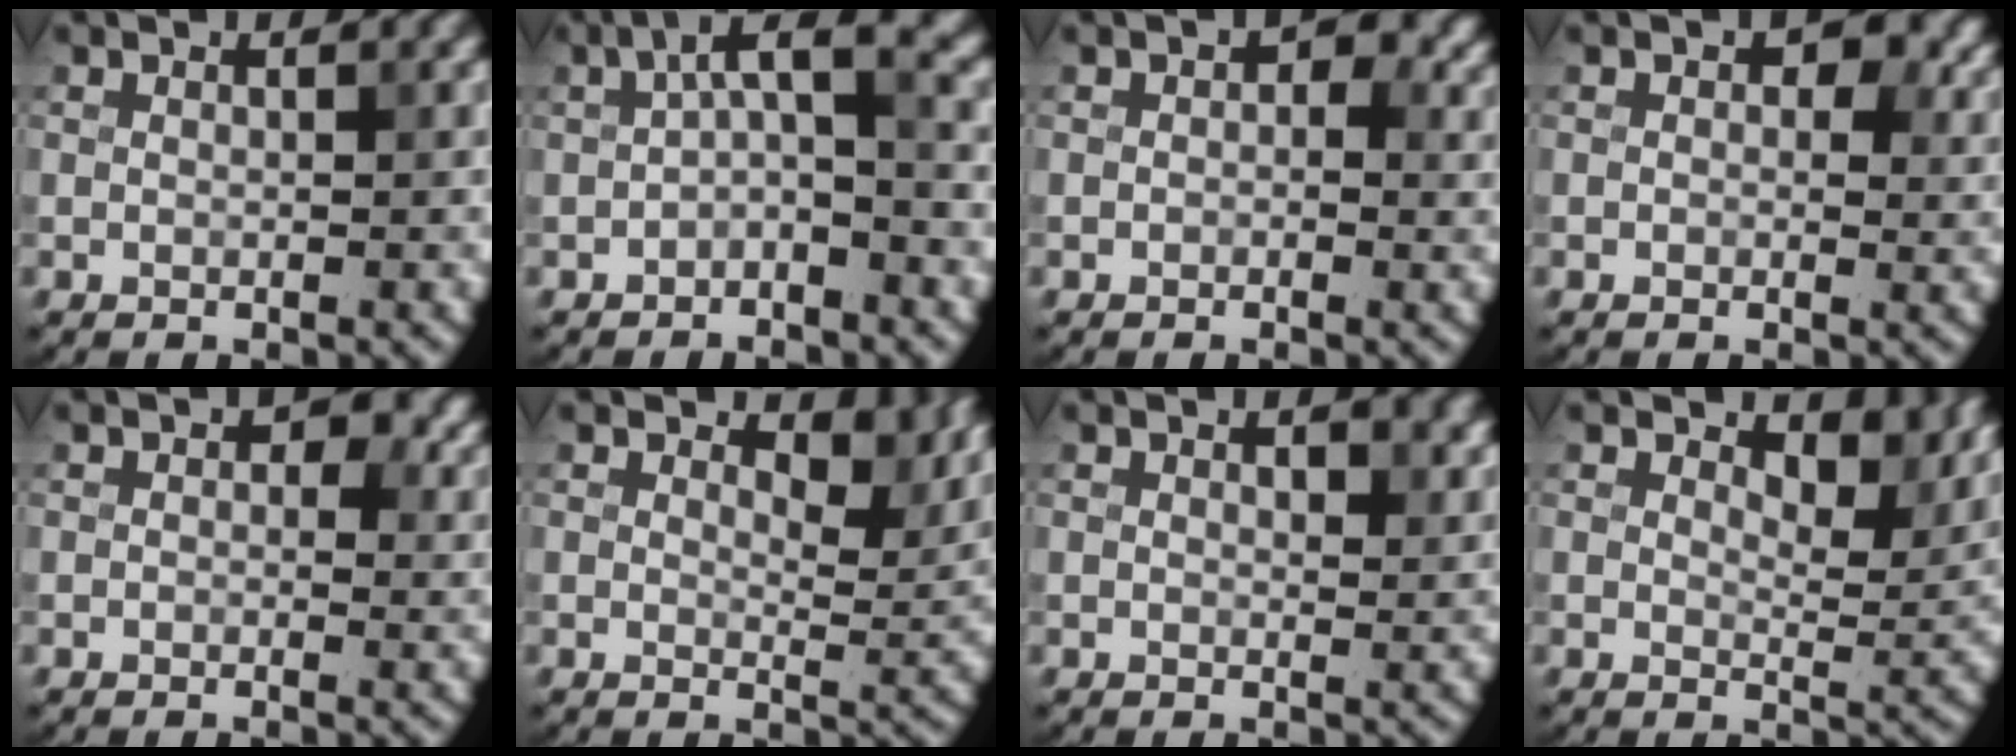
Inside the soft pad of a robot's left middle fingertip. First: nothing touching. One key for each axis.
{"total": 3.3, "fx": -0.2, "fy": 1.0, "fz": 3.2, "tx": -0.054, "ty": 0.017, "tz": -0.013}
{"total": 2.8, "fx": 0.6, "fy": 1.9, "fz": 2.0, "tx": -0.012, "ty": -0.001, "tz": 0.002}
{"total": 3.9, "fx": 1.3, "fy": 2.6, "fz": 2.7, "tx": -0.022, "ty": -0.007, "tz": 0.014}
{"total": 3.4, "fx": 1.0, "fy": 2.3, "fz": 2.3, "tx": -0.016, "ty": -0.006, "tz": 0.011}
{"total": 4.9, "fx": 2.6, "fy": 2.5, "fz": 3.4, "tx": -0.047, "ty": -0.008, "tz": 0.033}
{"total": 1.9, "fx": 1.0, "fy": 1.0, "fz": 1.3, "tx": -0.014, "ty": -0.006, "tz": 0.017}
{"total": 5.6, "fx": 3.3, "fy": 2.7, "fz": 3.7, "tx": -0.050, "ty": -0.008, "tz": 0.040}